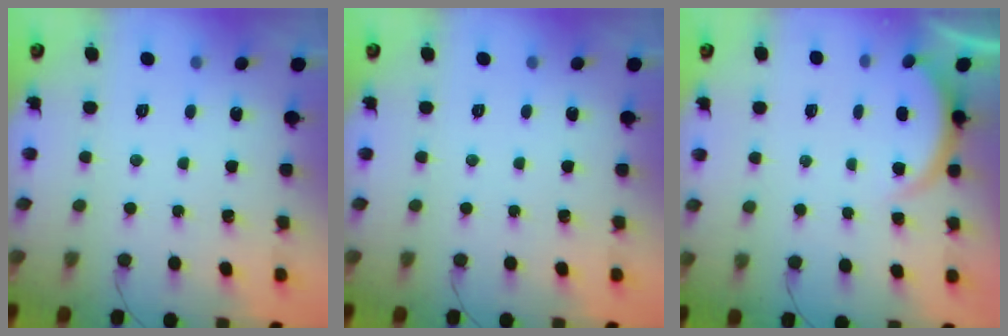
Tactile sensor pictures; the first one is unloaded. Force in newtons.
{"total": 0.0}
{"total": 2.2, "press": 2.2, "slide": 0.6}